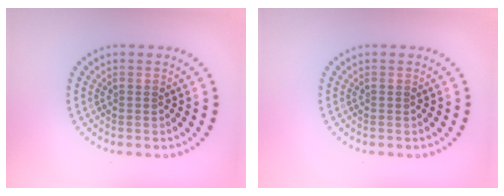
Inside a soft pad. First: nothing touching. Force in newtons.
{"total": 0.0}